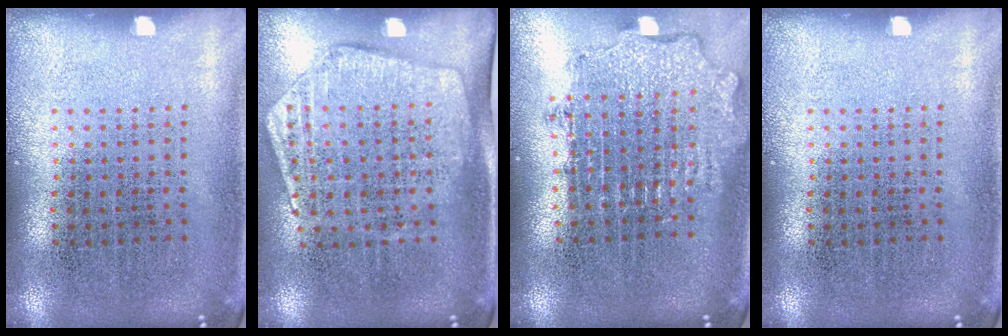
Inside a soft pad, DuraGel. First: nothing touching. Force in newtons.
{"total": 1.8, "press": 1.5, "slide": 1.0}
{"total": 1.9, "press": 1.4, "slide": 1.2}
{"total": 0.0}